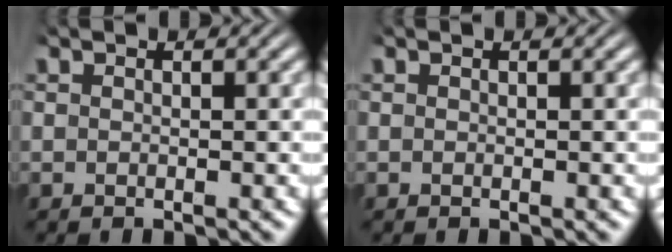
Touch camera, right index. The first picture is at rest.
{"total": 0.0}